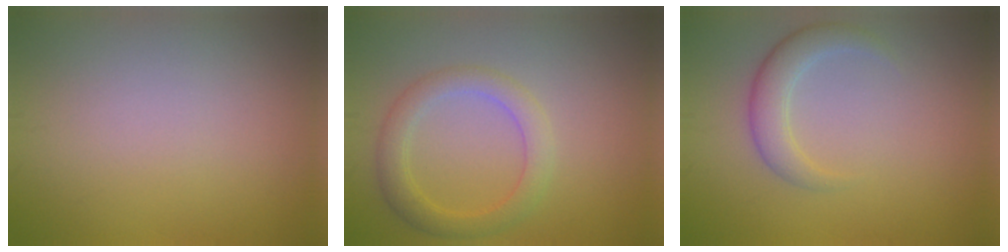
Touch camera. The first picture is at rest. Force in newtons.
{"total": 3.2, "press": 3.2, "slide": 0.1}
{"total": 2.9, "press": 2.9, "slide": 0.2}